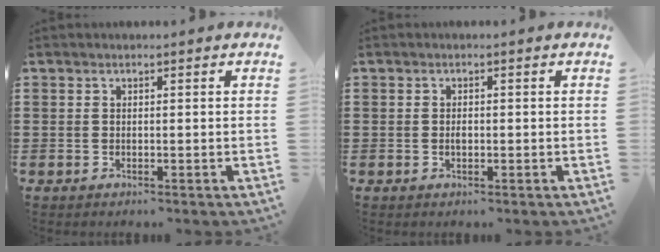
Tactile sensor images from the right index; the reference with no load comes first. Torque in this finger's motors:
{"motor_torque": [2.14, 0.00, 0.07, 0.04]}